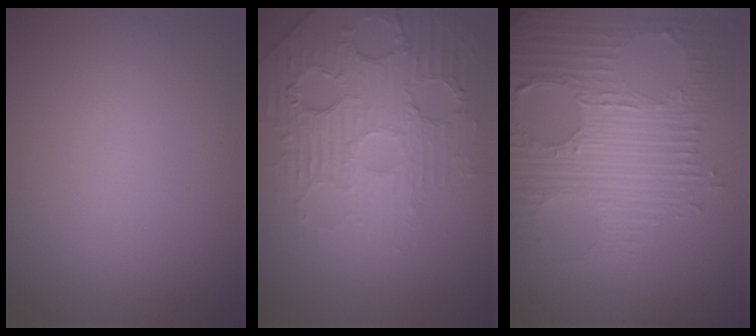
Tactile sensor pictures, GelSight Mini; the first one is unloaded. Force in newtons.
{"total": 5.1, "press": 4.3, "slide": 2.7}
{"total": 8.6, "press": 5.9, "slide": 6.2}